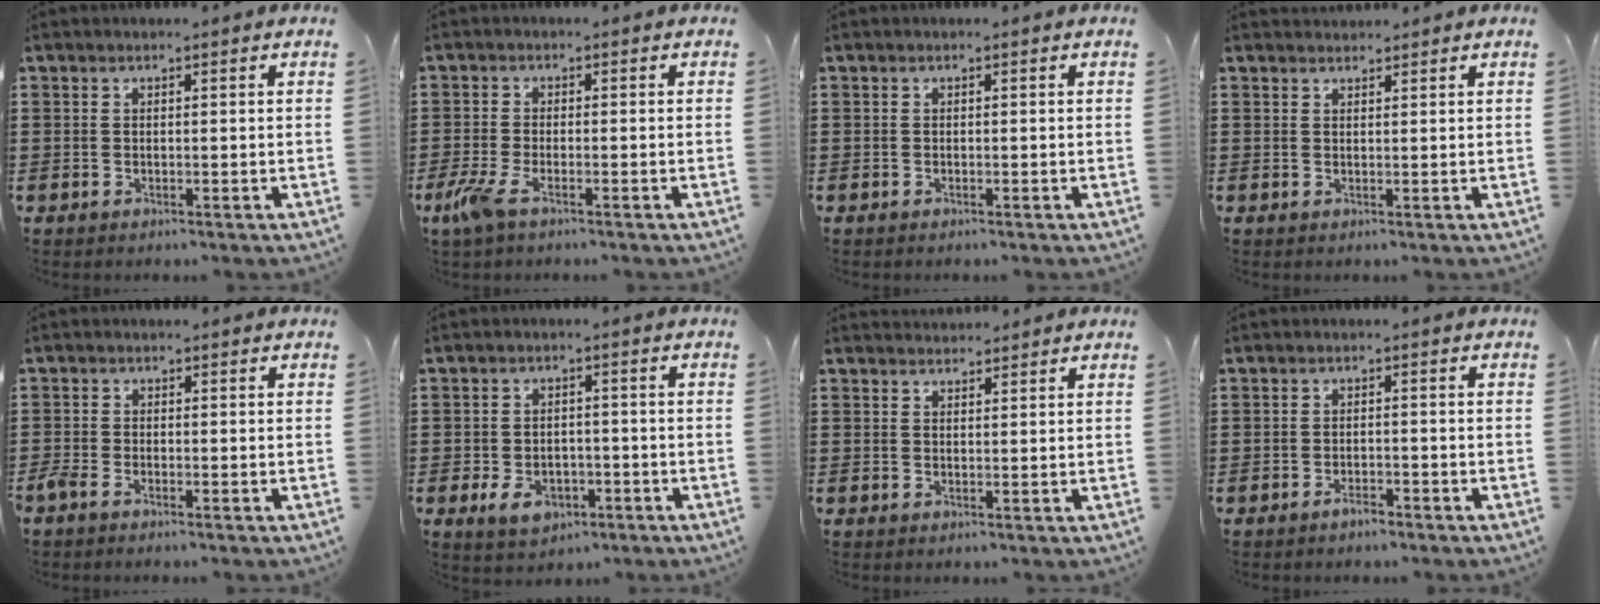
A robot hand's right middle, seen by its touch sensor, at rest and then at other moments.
{"total": 3.9, "force": [-1.9, 0.9, 3.3], "torque": [-0.083, -0.013, -0.039]}
{"total": 0.0}
{"total": 1.3, "force": [1.3, 0.1, -0.2], "torque": [0.000, 0.000, 0.026]}
{"total": 1.3, "force": [-1.0, 0.3, 0.8], "torque": [-0.031, -0.006, -0.023]}
{"total": 4.2, "force": [-2.1, 2.6, 2.5], "torque": [-0.043, -0.001, -0.043]}
{"total": 1.6, "force": [1.5, 0.1, -0.3], "torque": [0.001, 0.002, 0.031]}
{"total": 1.9, "force": [-1.5, 0.5, 1.0], "torque": [-0.020, -0.001, -0.029]}